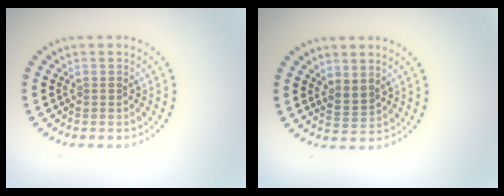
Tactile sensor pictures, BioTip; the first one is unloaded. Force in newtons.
{"total": 1.6, "press": 1.3, "slide": 0.9}